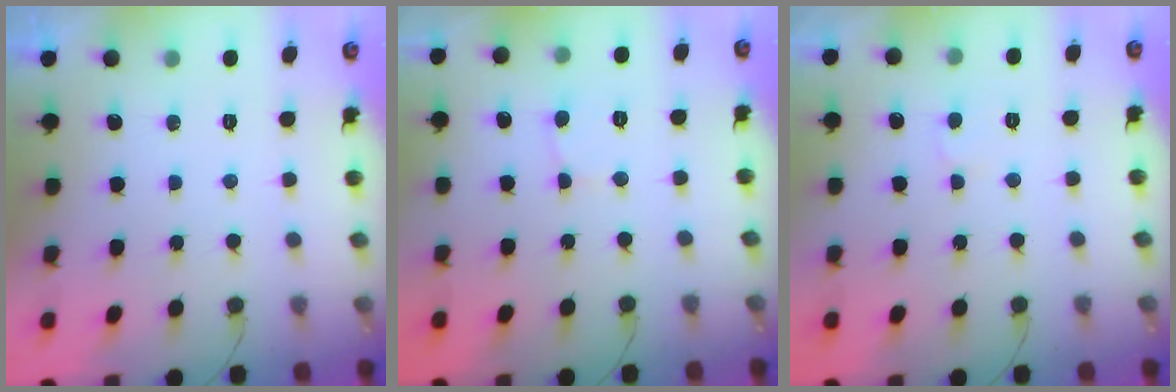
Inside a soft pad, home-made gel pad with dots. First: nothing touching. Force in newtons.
{"total": 2.8, "press": 2.8, "slide": 0.3}
{"total": 4.3, "press": 4.3, "slide": 0.4}